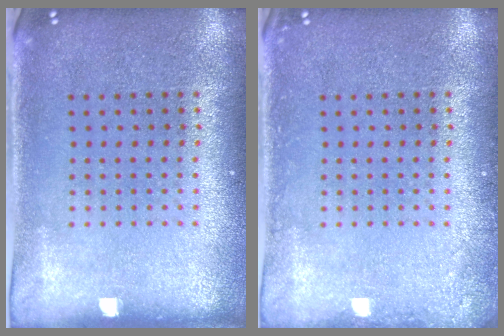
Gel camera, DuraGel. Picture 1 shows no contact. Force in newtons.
{"total": 1.1, "press": 1.1, "slide": 0.1}